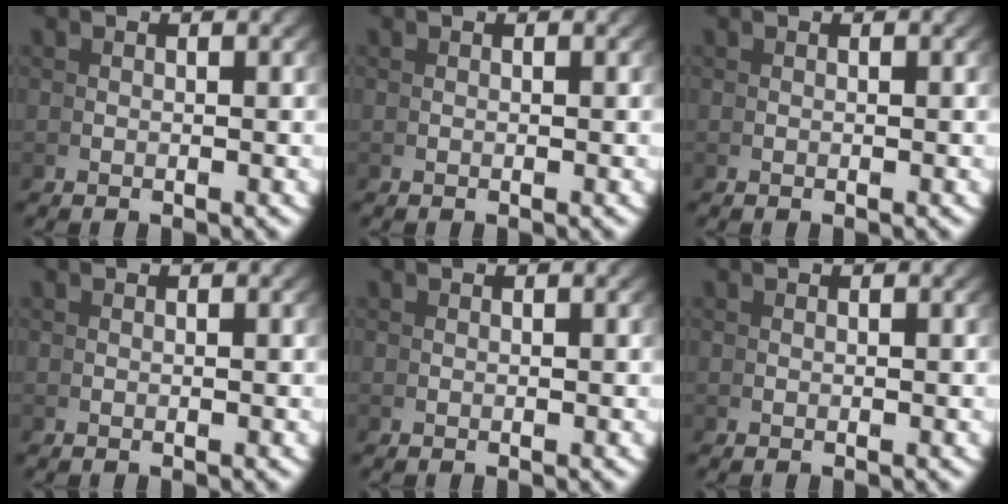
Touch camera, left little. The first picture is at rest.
{"total": 0.0}
{"total": 0.0}
{"total": 0.0}
{"total": 0.0}
{"total": 0.0}